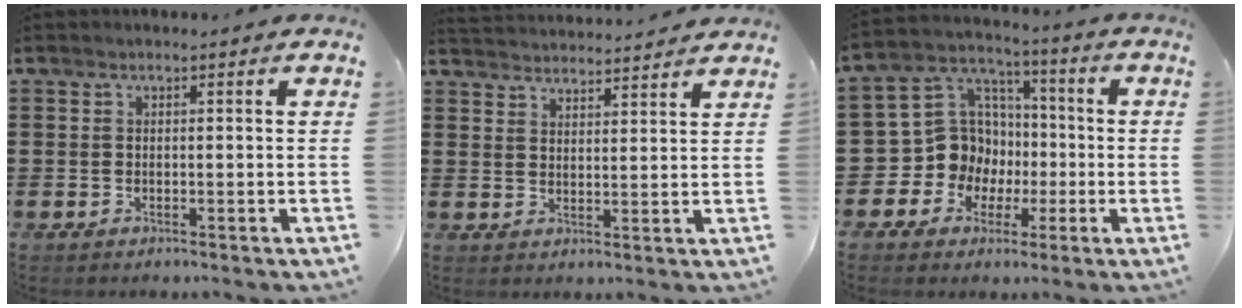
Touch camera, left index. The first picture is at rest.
{"total": 3.3, "force": [3.3, -0.1, -0.2], "torque": [-0.008, -0.018, 0.060]}
{"total": 10.3, "force": [-0.9, 9.9, 2.7], "torque": [-0.109, -0.001, -0.011]}